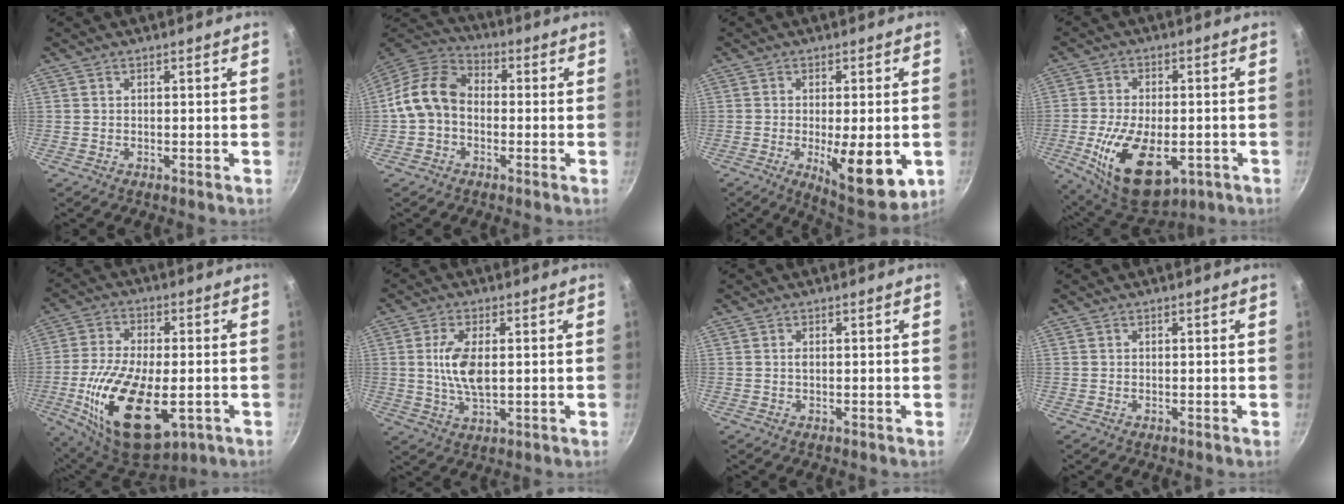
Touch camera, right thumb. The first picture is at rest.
{"total": 11.7, "force": [-1.1, 8.8, 7.6], "torque": [-0.138, 0.034, -0.034]}
{"total": 13.2, "force": [-3.3, 4.6, 11.9], "torque": [-0.162, -0.023, -0.036]}
{"total": 16.8, "force": [-5.2, 8.9, 13.3], "torque": [-0.235, -0.001, -0.063]}
{"total": 21.3, "force": [-5.6, 10.3, 17.8], "torque": [-0.339, -0.010, -0.076]}
{"total": 7.8, "force": [0.7, 3.5, 6.9], "torque": [-0.144, -0.008, 0.017]}
{"total": 0.7, "force": [0.1, 0.3, 0.6], "torque": [-0.011, 0.001, 0.000]}
{"total": 0.0}